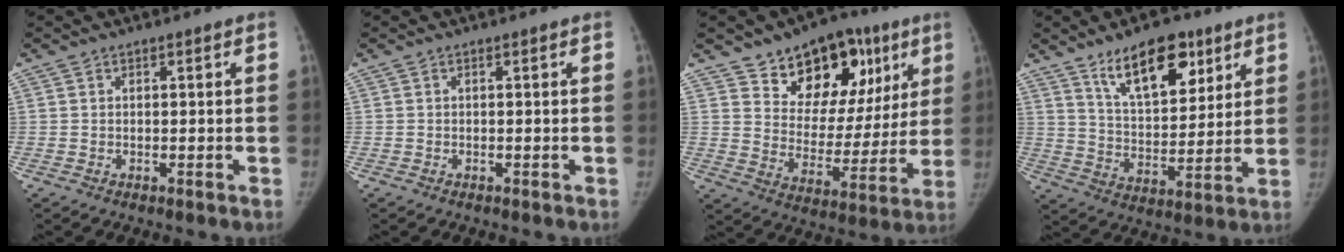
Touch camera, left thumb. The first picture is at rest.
{"total": 0.0}
{"total": 19.7, "force": [10.9, 12.1, 11.1], "torque": [-0.090, -0.041, 0.166]}
{"total": 15.4, "force": [9.3, 7.3, 9.8], "torque": [-0.113, -0.050, 0.161]}